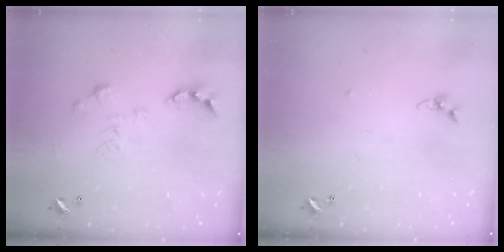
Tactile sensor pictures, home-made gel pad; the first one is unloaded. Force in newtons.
{"total": 3.8, "press": 3.8, "slide": 0.3}